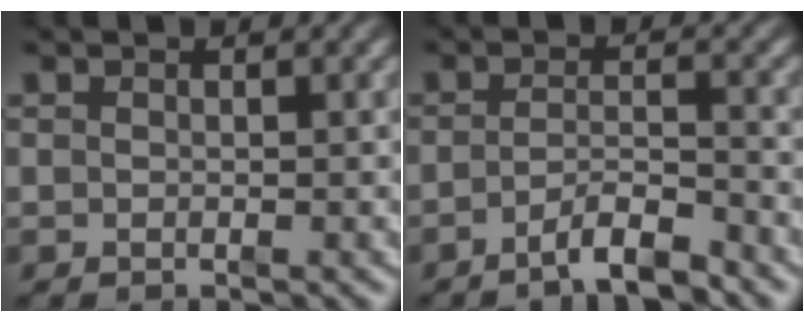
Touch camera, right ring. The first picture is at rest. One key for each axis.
{"total": 3.5, "fx": -3.0, "fy": 0.3, "fz": 1.8, "tx": -0.024, "ty": -0.012, "tz": -0.049}